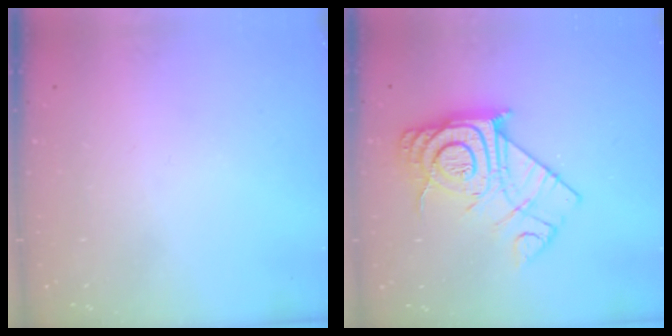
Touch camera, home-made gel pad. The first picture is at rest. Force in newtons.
{"total": 17.2, "press": 17.1, "slide": 1.3}